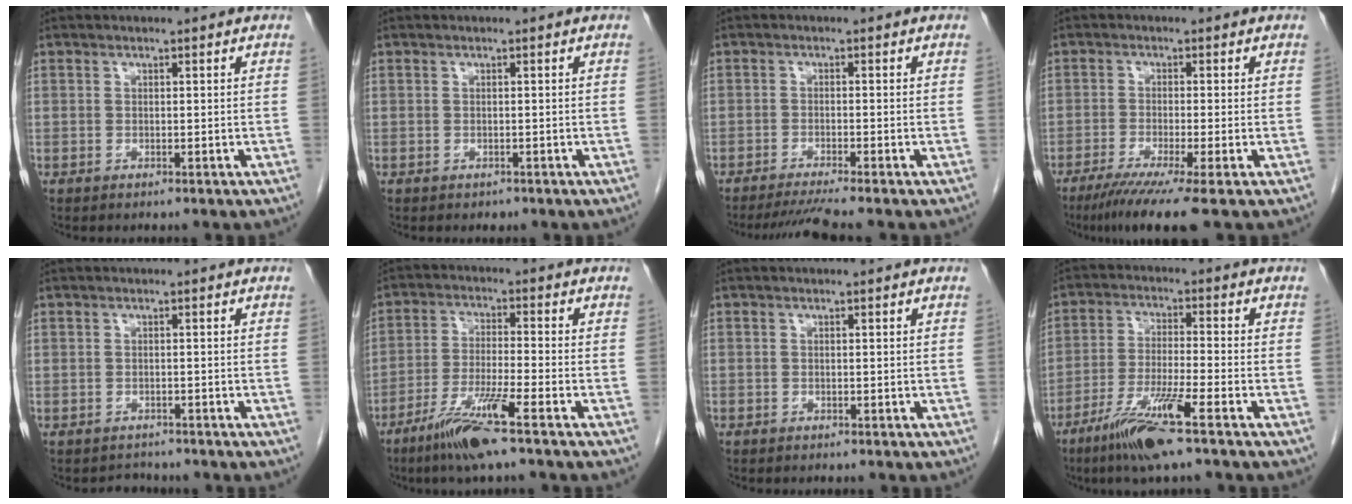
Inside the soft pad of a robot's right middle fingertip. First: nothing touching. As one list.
[{"total": 0.6, "force": [-0.4, 0.4, 0.1], "torque": [-0.004, 0.002, -0.003]}, {"total": 4.5, "force": [-3.9, -1.3, 1.9], "torque": [-0.030, -0.017, -0.069]}, {"total": 7.4, "force": [-4.9, -0.7, 5.5], "torque": [-0.083, -0.020, -0.081]}, {"total": 1.9, "force": [-1.6, 0.8, -0.5], "torque": [0.004, -0.002, -0.026]}, {"total": 8.9, "force": [-5.8, -0.3, 6.7], "torque": [-0.135, -0.024, -0.113]}, {"total": 0.5, "force": [-0.4, 0.4, 0.0], "torque": [-0.008, 0.002, -0.007]}, {"total": 9.8, "force": [-6.1, -0.1, 7.6], "torque": [-0.155, -0.026, -0.118]}]